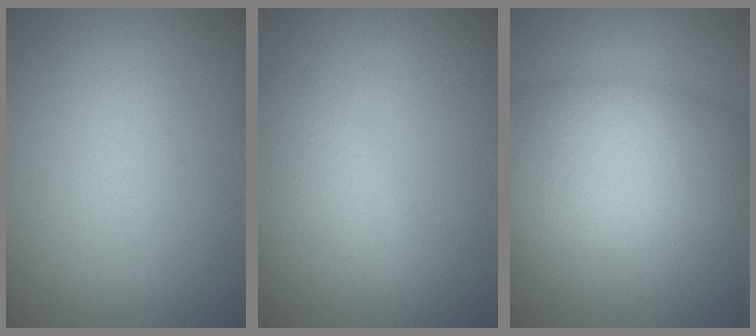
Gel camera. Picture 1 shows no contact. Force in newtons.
{"total": 2.0, "press": 2.0, "slide": 0.1}
{"total": 8.6, "press": 8.5, "slide": 0.7}